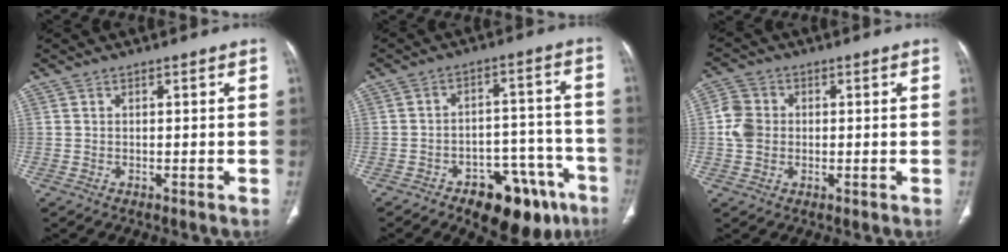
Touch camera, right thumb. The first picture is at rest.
{"total": 16.0, "force": [-9.8, 7.8, 9.9], "torque": [-0.078, 0.074, -0.131]}
{"total": 5.3, "force": [-0.1, 4.6, 2.8], "torque": [-0.047, 0.009, -0.007]}